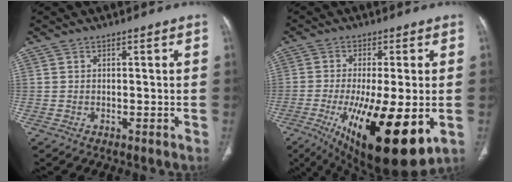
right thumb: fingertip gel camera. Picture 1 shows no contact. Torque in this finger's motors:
{"motor_torque": [2.40, 2.61, 1.89, 0.03, 0.59]}